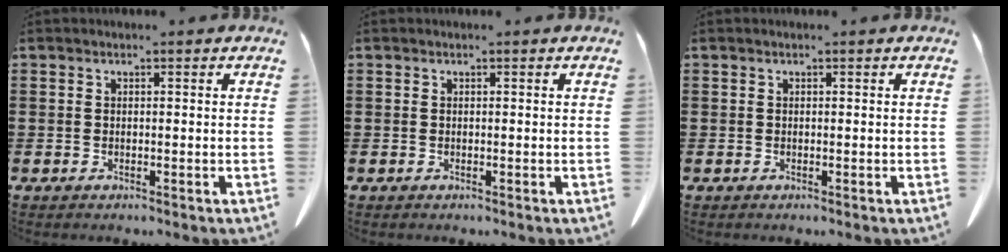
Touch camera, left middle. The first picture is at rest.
{"total": 0.0}
{"total": 0.0}